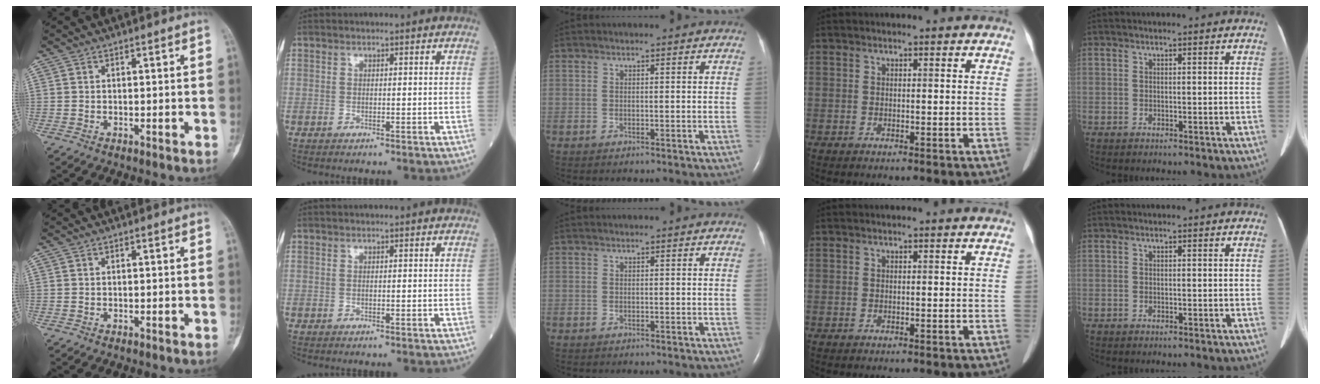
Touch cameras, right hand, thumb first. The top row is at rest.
{}